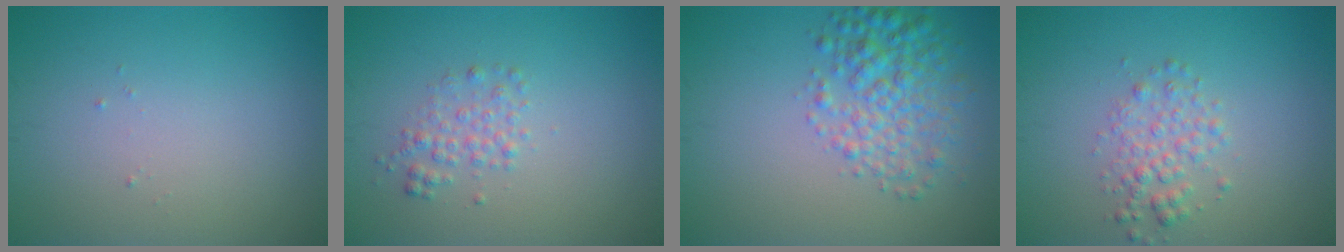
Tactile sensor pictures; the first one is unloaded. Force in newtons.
{"total": 1.8, "press": 1.8, "slide": 0.0}
{"total": 4.4, "press": 4.4, "slide": 0.1}
{"total": 2.4, "press": 2.4, "slide": 0.1}